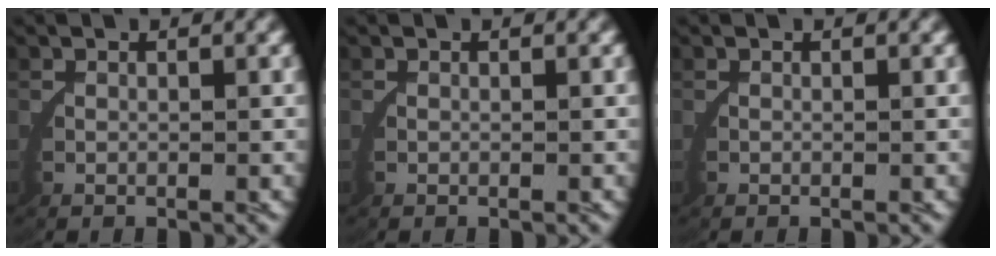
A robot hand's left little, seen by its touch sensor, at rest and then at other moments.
{"total": 0.0}
{"total": 0.0}